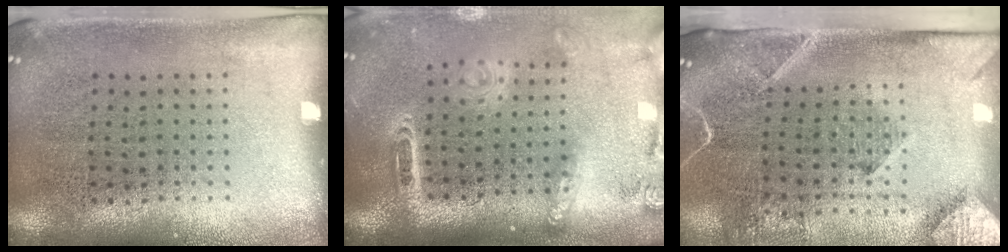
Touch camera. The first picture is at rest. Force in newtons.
{"total": 2.5, "press": 1.8, "slide": 1.8}
{"total": 2.9, "press": 2.1, "slide": 2.0}